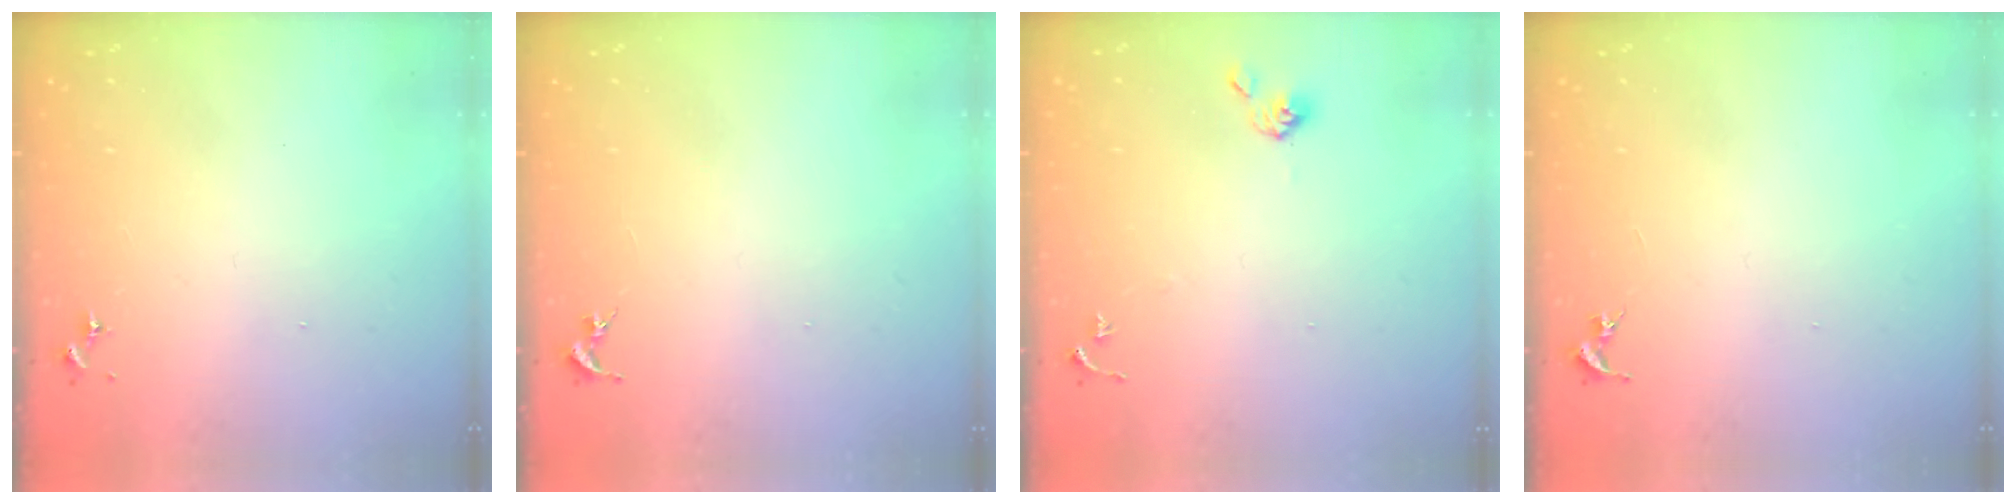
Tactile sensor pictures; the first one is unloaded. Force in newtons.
{"total": 0.0}
{"total": 6.4, "press": 6.4, "slide": 0.6}
{"total": 0.0}